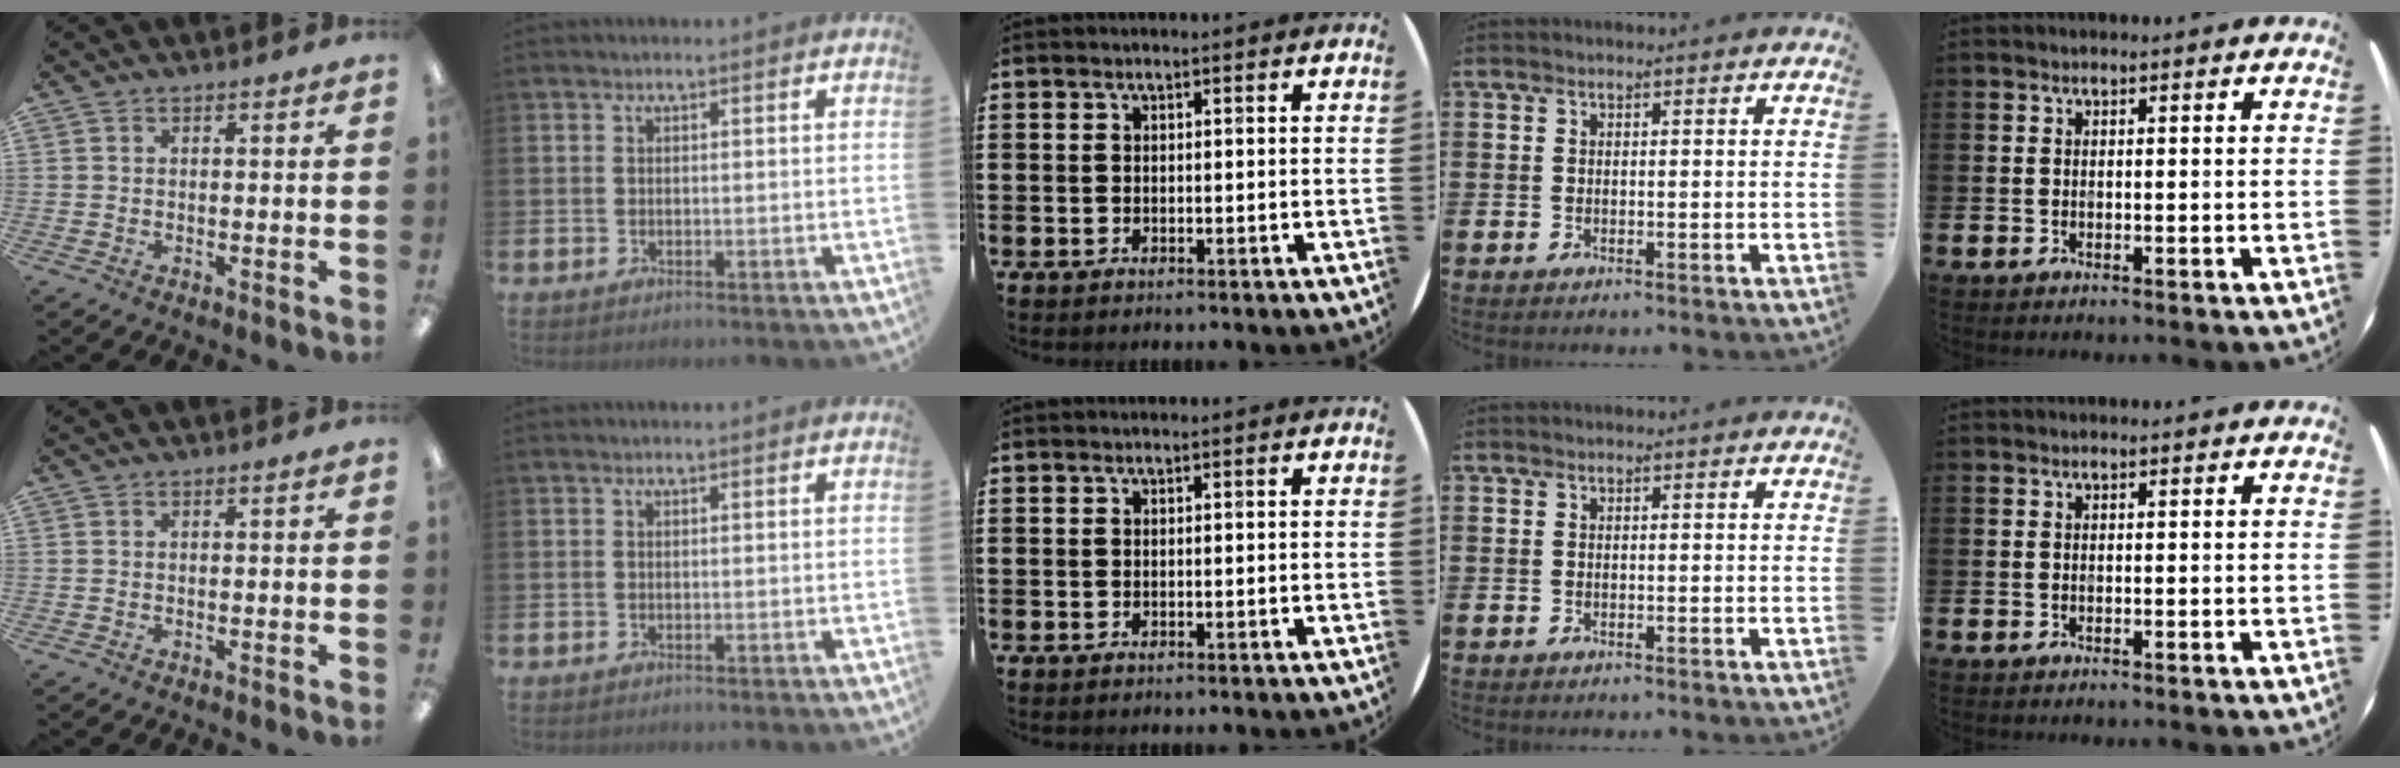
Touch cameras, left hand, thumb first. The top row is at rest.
{}